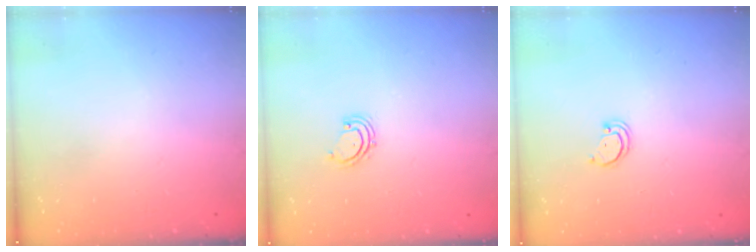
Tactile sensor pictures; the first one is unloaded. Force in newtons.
{"total": 2.6, "press": 2.6, "slide": 0.3}
{"total": 1.6, "press": 1.6, "slide": 0.1}